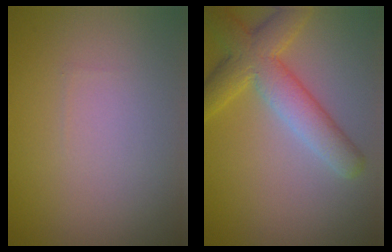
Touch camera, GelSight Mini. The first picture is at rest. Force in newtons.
{"total": 5.8, "press": 5.8, "slide": 0.3}